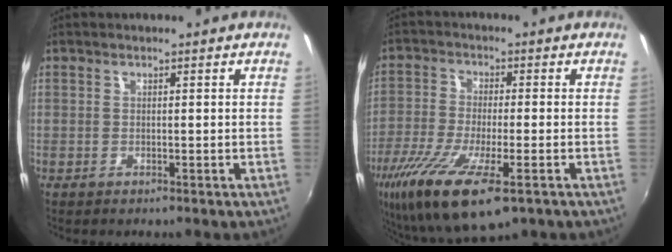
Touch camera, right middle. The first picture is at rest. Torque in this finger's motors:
{"motor_torque": [1.50, -0.64, 0.99, 0.21]}